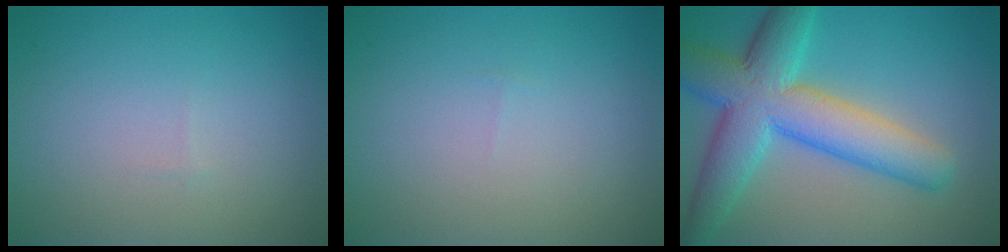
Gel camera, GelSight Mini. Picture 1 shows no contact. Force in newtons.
{"total": 0.0}
{"total": 9.5, "press": 9.5, "slide": 0.4}